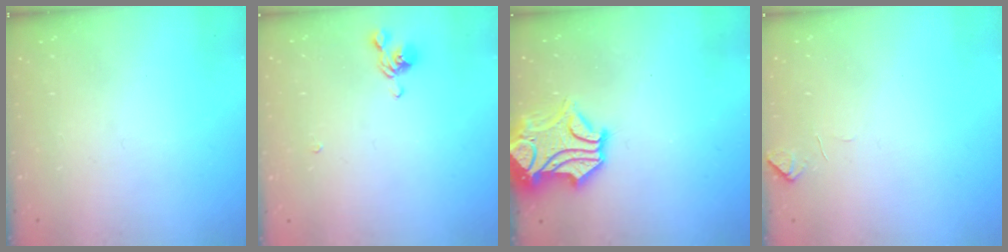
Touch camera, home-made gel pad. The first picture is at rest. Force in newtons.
{"total": 3.5, "press": 3.5, "slide": 0.1}
{"total": 2.0, "press": 1.6, "slide": 1.1}
{"total": 0.8, "press": 0.5, "slide": 0.6}